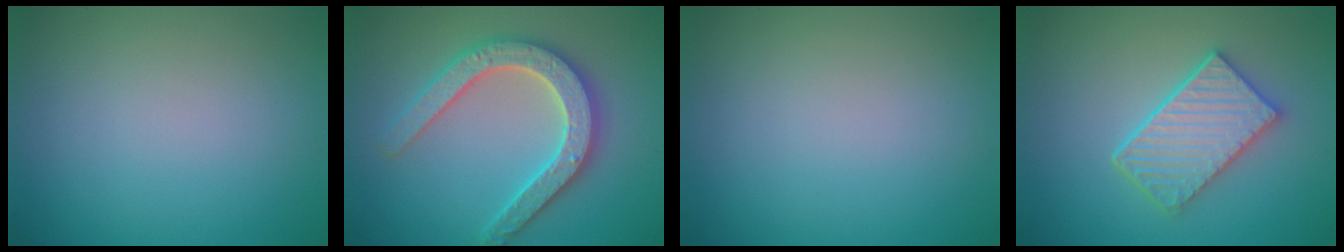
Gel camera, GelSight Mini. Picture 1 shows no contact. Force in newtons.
{"total": 5.3, "press": 5.2, "slide": 1.0}
{"total": 0.0}
{"total": 4.8, "press": 4.2, "slide": 2.5}